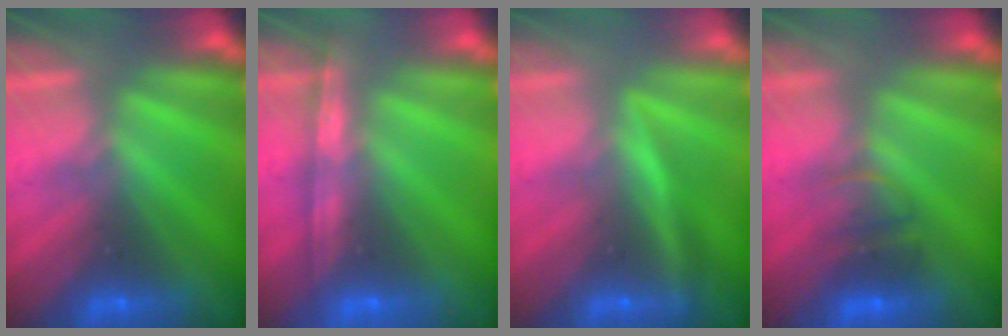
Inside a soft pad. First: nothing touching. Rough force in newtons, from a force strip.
{"total": 1.2}
{"total": 2.9}
{"total": 2.2}